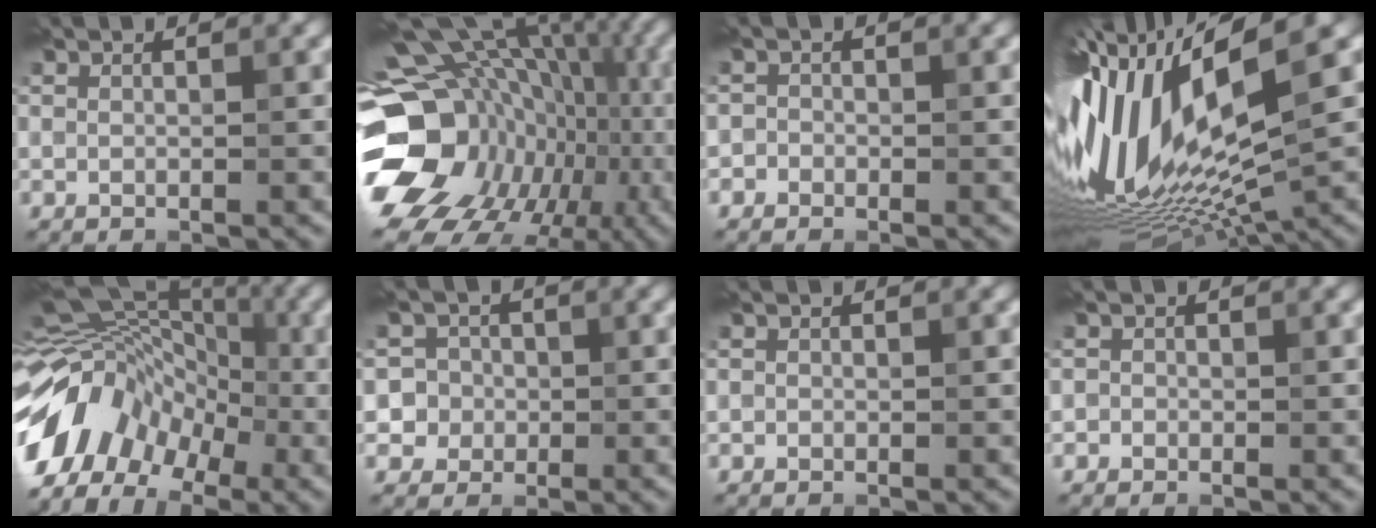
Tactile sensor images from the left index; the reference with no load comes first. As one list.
[{"total": 18.9, "force": [-3.8, 15.4, 10.2], "torque": [-0.177, 0.003, -0.049]}, {"total": 1.1, "force": [-0.6, 0.9, 0.0], "torque": [0.012, 0.002, -0.017]}, {"total": 16.1, "force": [1.3, 4.4, 15.4], "torque": [-0.312, -0.020, 0.042]}, {"total": 10.1, "force": [-4.7, 6.9, 5.6], "torque": [-0.105, 0.014, -0.107]}, {"total": 5.0, "force": [-0.1, 4.9, 1.0], "torque": [0.000, 0.026, -0.017]}, {"total": 0.0}, {"total": 0.7, "force": [-0.4, 0.6, 0.0], "torque": [0.005, -0.006, -0.010]}]